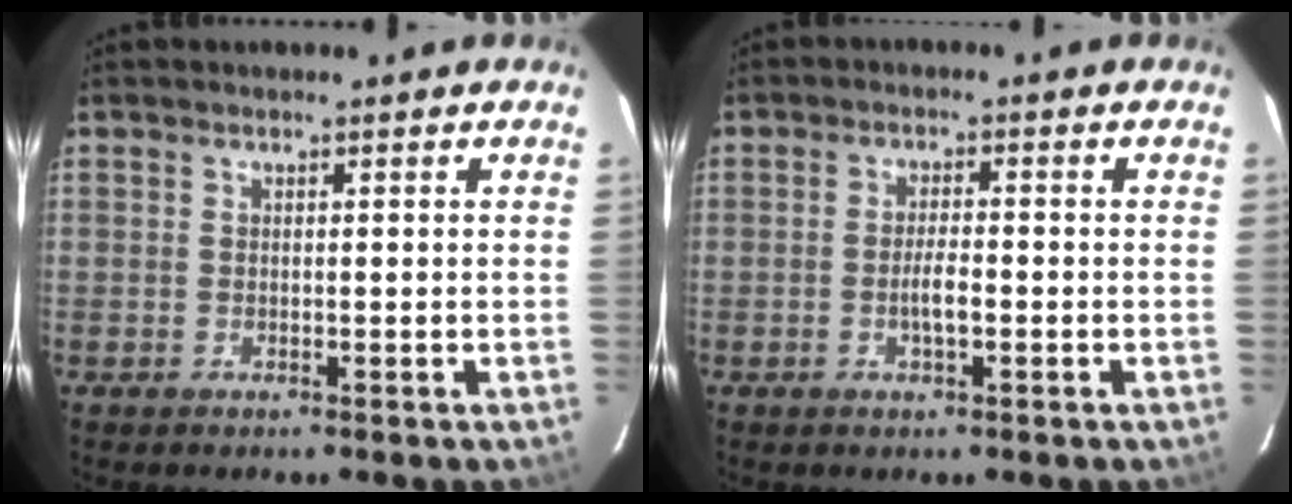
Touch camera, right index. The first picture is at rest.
{"total": 3.2, "force": [-1.0, 0.8, 2.9], "torque": [-0.056, -0.002, -0.017]}